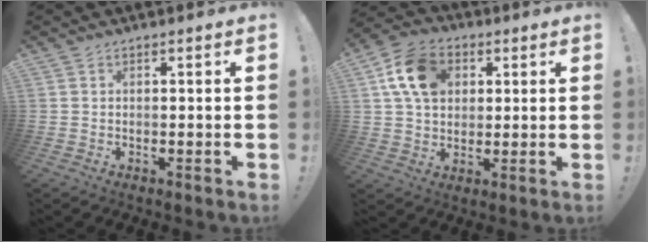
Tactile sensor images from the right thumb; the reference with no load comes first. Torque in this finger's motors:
{"motor_torque": [-0.12, 1.36, 0.92, -0.01, 0.09]}